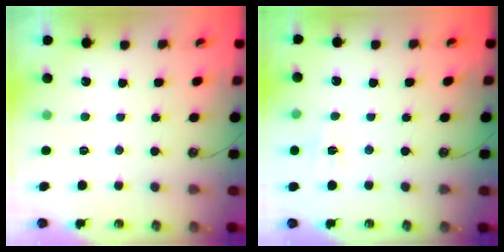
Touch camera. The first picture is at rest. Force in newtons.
{"total": 5.6, "press": 5.6, "slide": 0.7}